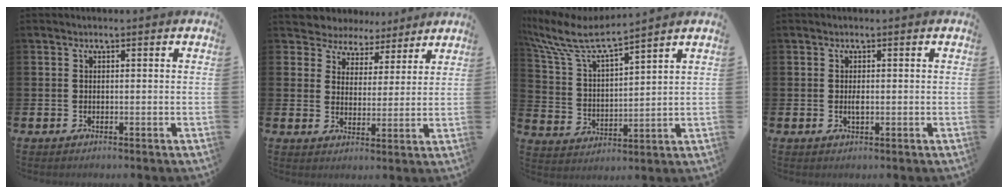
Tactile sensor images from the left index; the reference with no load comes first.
{"total": 5.6, "force": [5.0, 2.6, -0.5], "torque": [-0.022, -0.031, 0.088]}
{"total": 7.4, "force": [6.6, 1.2, 3.3], "torque": [-0.100, -0.039, 0.111]}
{"total": 1.2, "force": [0.1, 0.3, 1.1], "torque": [-0.022, 0.001, 0.000]}